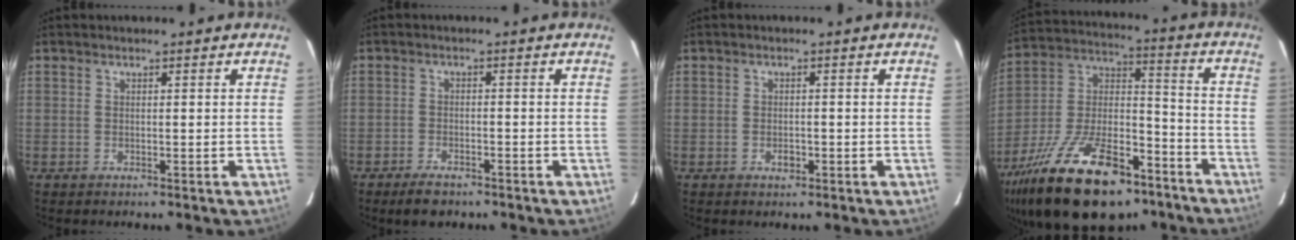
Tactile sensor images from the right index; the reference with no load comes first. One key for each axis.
{"total": 4.3, "fx": -3.3, "fy": 1.7, "fz": 2.1, "tx": -0.053, "ty": -0.002, "tz": -0.056}
{"total": 1.7, "fx": -0.7, "fy": 1.1, "fz": 1.0, "tx": -0.017, "ty": 0.003, "tz": -0.012}
{"total": 28.3, "fx": -18.3, "fy": 12.3, "fz": 17.8, "tx": -0.341, "ty": -0.007, "tz": -0.289}